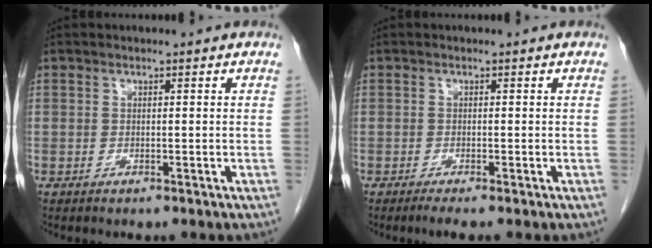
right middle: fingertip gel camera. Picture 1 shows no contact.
{"total": 1.5, "force": [-1.1, -0.3, 1.0], "torque": [-0.023, -0.006, -0.021]}